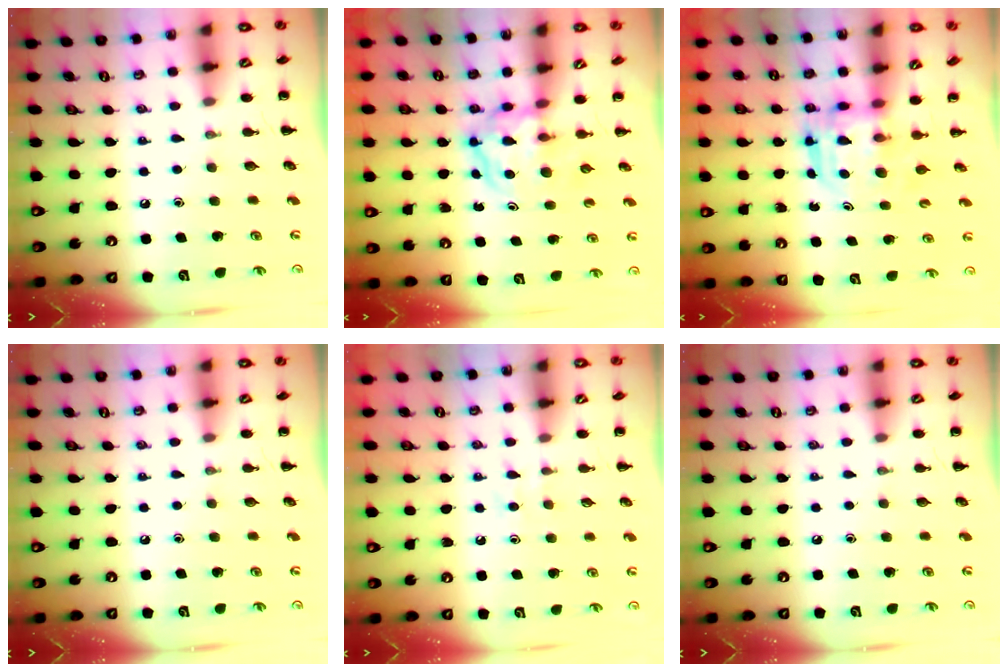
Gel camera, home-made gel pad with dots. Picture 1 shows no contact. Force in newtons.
{"total": 3.8, "press": 3.7, "slide": 0.4}
{"total": 3.3, "press": 3.3, "slide": 0.2}
{"total": 0.0}
{"total": 2.6, "press": 2.5, "slide": 0.9}
{"total": 0.0}